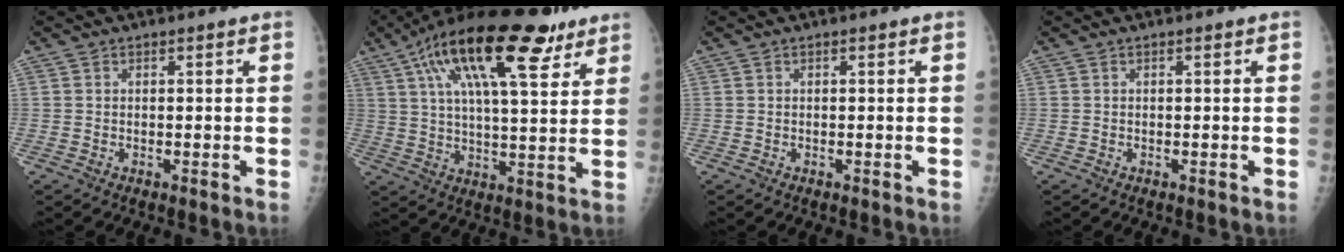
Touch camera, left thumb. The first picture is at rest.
{"total": 21.5, "force": [11.7, 7.2, 16.6], "torque": [-0.265, -0.013, 0.191]}
{"total": 0.0}
{"total": 0.0}